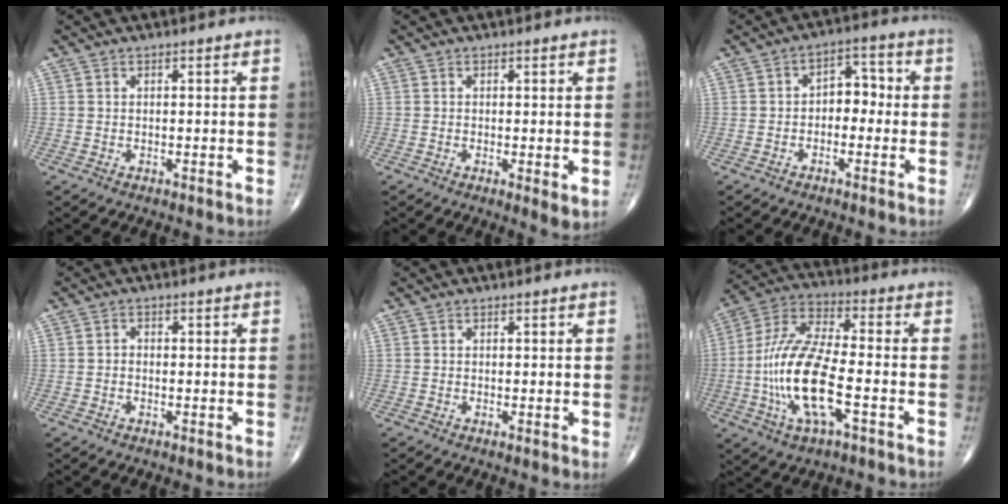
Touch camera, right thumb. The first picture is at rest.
{"total": 2.2, "force": [-0.2, 0.6, 2.1], "torque": [-0.039, -0.010, -0.008]}
{"total": 5.5, "force": [-0.7, 3.8, 3.9], "torque": [-0.029, 0.026, -0.024]}
{"total": 1.0, "force": [-0.3, 0.8, 0.6], "torque": [-0.004, 0.004, -0.008]}
{"total": 1.0, "force": [0.0, 0.2, 0.9], "torque": [-0.018, -0.005, -0.002]}
{"total": 17.1, "force": [-4.2, 6.0, 15.4], "torque": [-0.323, 0.026, -0.081]}